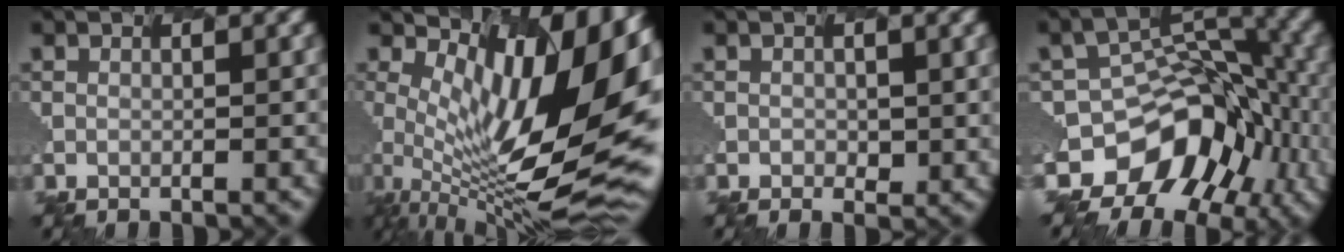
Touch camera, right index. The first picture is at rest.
{"total": 12.6, "force": [2.8, 4.8, 11.3], "torque": [-0.199, -0.023, 0.060]}
{"total": 0.6, "force": [0.1, 0.5, -0.4], "torque": [-0.012, -0.011, 0.006]}
{"total": 9.9, "force": [-5.7, 7.1, 3.8], "torque": [-0.065, 0.008, -0.099]}